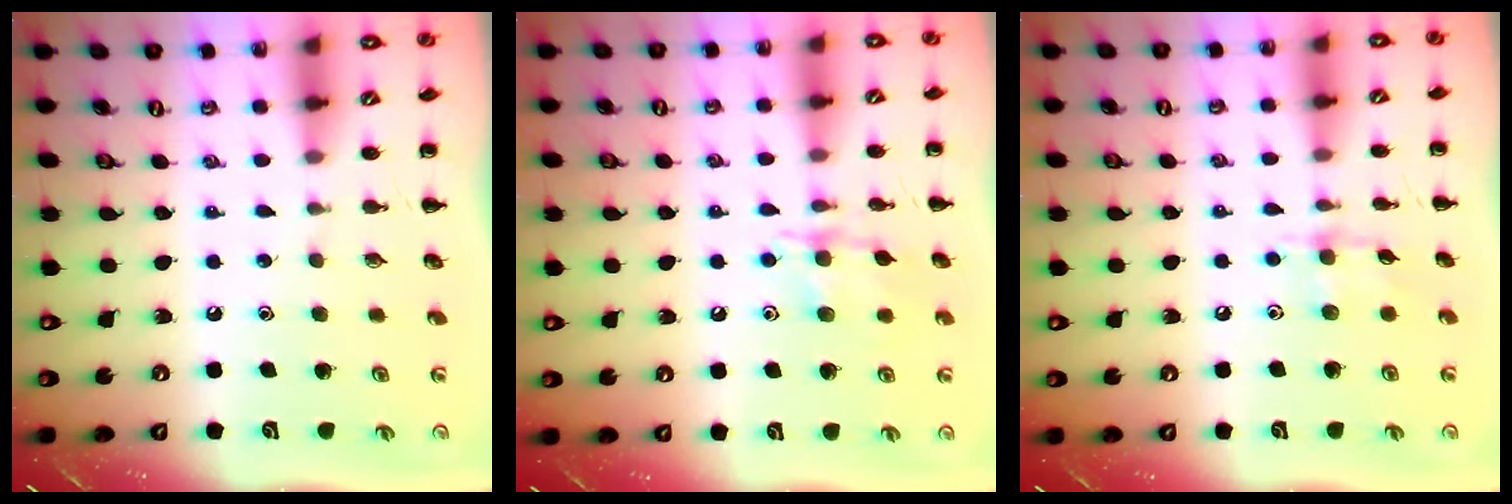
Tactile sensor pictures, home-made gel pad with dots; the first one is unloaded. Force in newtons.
{"total": 10.4, "press": 10.4, "slide": 0.5}
{"total": 5.5, "press": 5.5, "slide": 0.7}